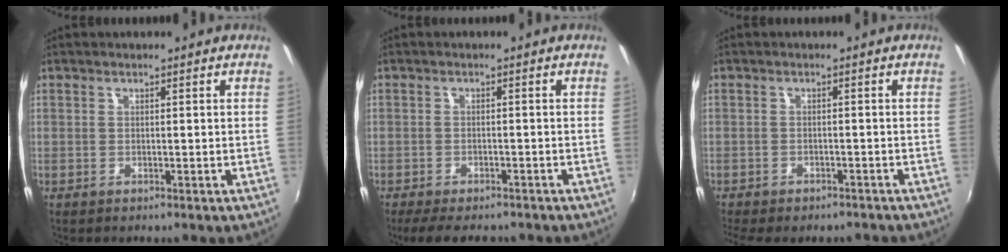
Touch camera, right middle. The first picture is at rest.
{"total": 7.9, "force": [-6.4, 2.6, 3.9], "torque": [-0.088, -0.021, -0.099]}
{"total": 7.9, "force": [-6.5, 2.6, 3.6], "torque": [-0.085, -0.028, -0.092]}